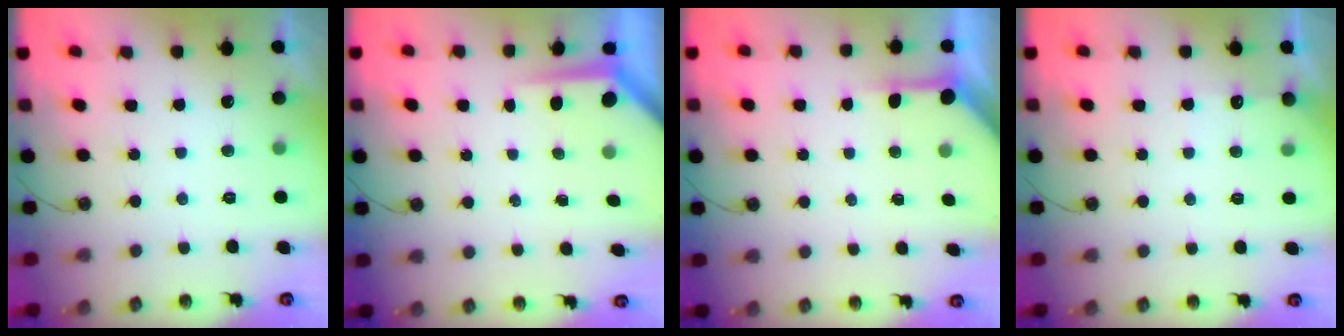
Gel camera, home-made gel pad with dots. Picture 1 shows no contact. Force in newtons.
{"total": 3.9, "press": 3.9, "slide": 0.2}
{"total": 3.5, "press": 3.5, "slide": 0.3}
{"total": 4.8, "press": 4.8, "slide": 0.5}